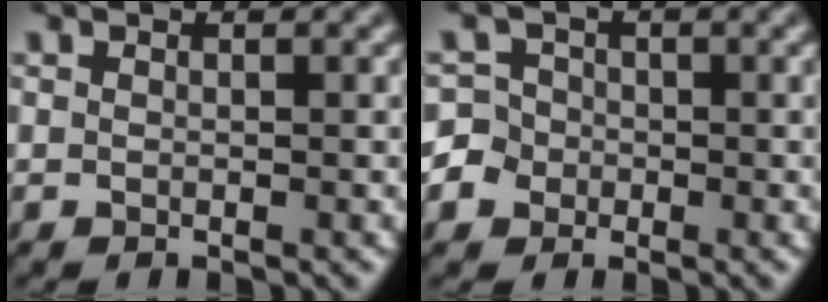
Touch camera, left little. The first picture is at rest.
{"total": 5.5, "force": [-2.2, 4.9, 1.2], "torque": [-0.019, 0.010, -0.063]}